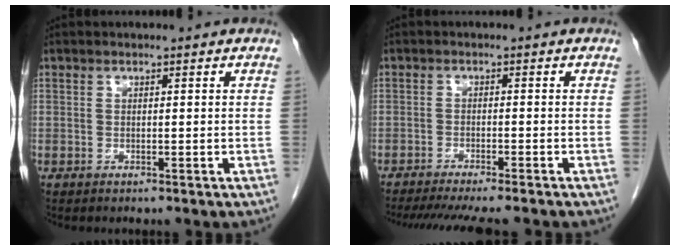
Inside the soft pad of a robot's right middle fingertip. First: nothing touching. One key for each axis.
{"total": 12.3, "fx": -10.7, "fy": 1.1, "fz": 5.9, "tx": -0.078, "ty": -0.020, "tz": -0.148}